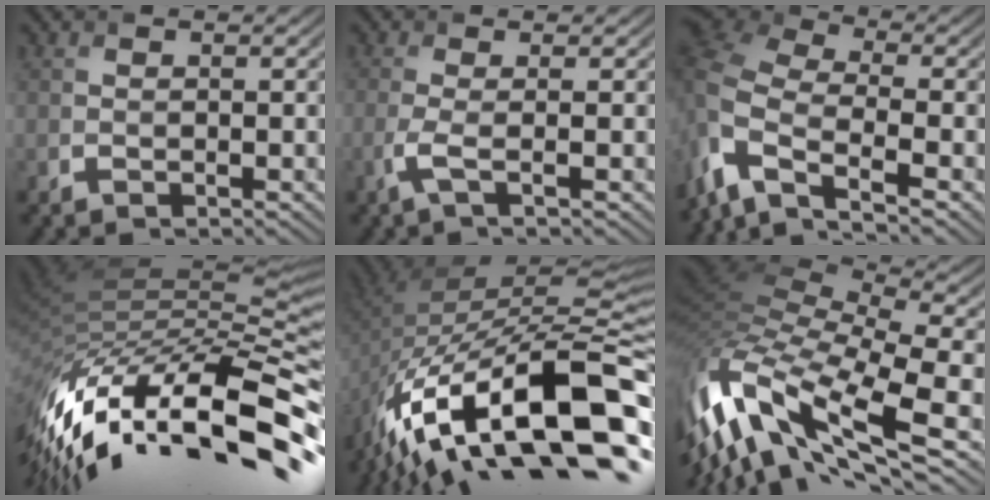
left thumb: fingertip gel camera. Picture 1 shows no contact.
{"total": 2.7, "force": [-0.7, 0.4, 2.6], "torque": [-0.055, 0.005, -0.025]}
{"total": 12.0, "force": [-6.7, 5.6, 8.3], "torque": [-0.214, -0.024, -0.137]}
{"total": 18.2, "force": [-8.3, 7.9, 14.2], "torque": [-0.293, -0.033, -0.130]}
{"total": 19.1, "force": [-10.1, 7.0, 14.6], "torque": [-0.261, 0.001, -0.173]}
{"total": 17.1, "force": [-3.7, 6.5, 15.4], "torque": [-0.346, -0.022, -0.050]}